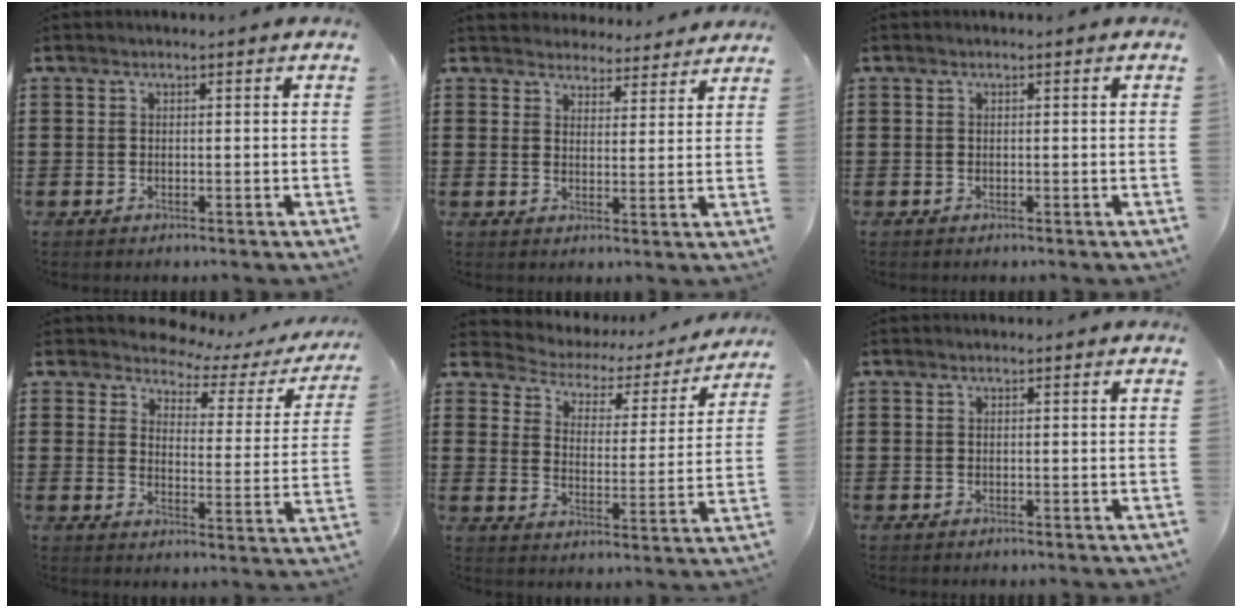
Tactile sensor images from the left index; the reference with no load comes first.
{"total": 4.1, "force": [4.0, 0.9, -0.1], "torque": [-0.015, -0.018, 0.071]}
{"total": 0.0}
{"total": 3.6, "force": [3.3, 1.5, 0.5], "torque": [-0.026, -0.024, 0.050]}
{"total": 2.3, "force": [1.9, 1.3, 0.4], "torque": [-0.030, -0.021, 0.020]}
{"total": 0.0}